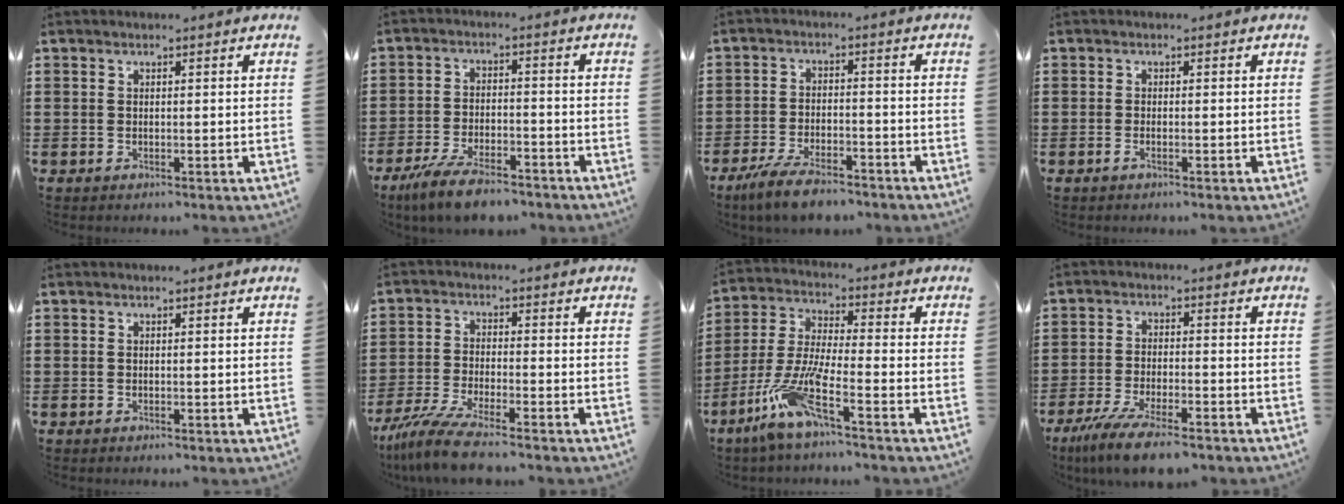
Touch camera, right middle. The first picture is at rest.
{"total": 7.0, "force": [-5.7, 1.6, 3.7], "torque": [-0.078, -0.001, -0.107]}
{"total": 6.1, "force": [-5.1, 1.4, 3.1], "torque": [-0.070, -0.003, -0.098]}
{"total": 0.8, "force": [-0.4, 0.1, 0.6], "torque": [-0.012, -0.004, -0.007]}
{"total": 0.0}
{"total": 7.0, "force": [-5.8, 0.2, 3.9], "torque": [-0.102, -0.022, -0.116]}
{"total": 9.1, "force": [-5.9, 0.8, 7.0], "torque": [-0.169, -0.021, -0.121]}
{"total": 7.7, "force": [-6.0, 1.1, 4.7], "torque": [-0.106, -0.013, -0.112]}